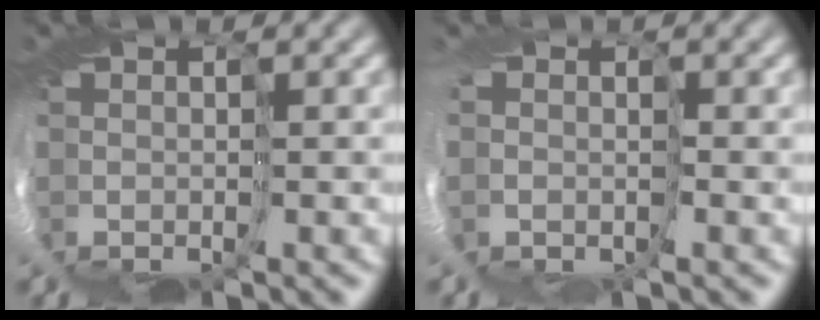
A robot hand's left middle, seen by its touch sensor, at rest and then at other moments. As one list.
[{"total": 3.0, "force": [-1.4, 2.5, 1.0], "torque": [-0.030, -0.016, -0.022]}]